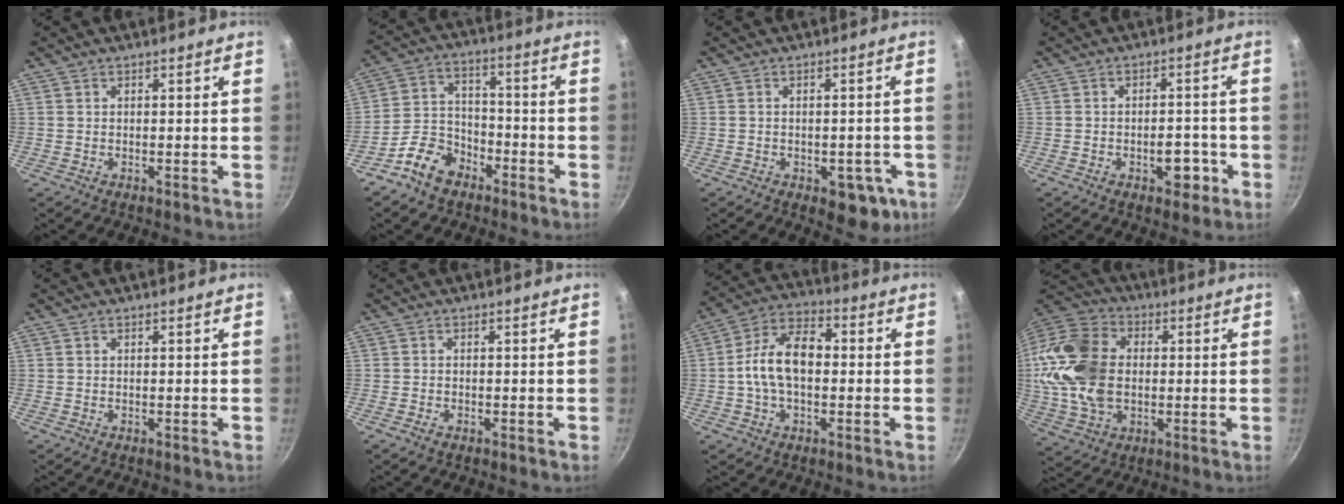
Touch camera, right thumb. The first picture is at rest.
{"total": 9.5, "force": [-6.2, 6.1, 3.9], "torque": [-0.043, 0.061, -0.122]}
{"total": 7.8, "force": [-3.0, 4.6, 5.5], "torque": [-0.031, 0.015, -0.027]}
{"total": 5.5, "force": [-2.3, 3.2, 3.8], "torque": [-0.025, 0.018, -0.028]}
{"total": 0.0}
{"total": 1.1, "force": [-0.7, 0.6, 0.6], "torque": [-0.015, 0.003, -0.015]}
{"total": 12.2, "force": [-0.3, 7.4, 9.6], "torque": [-0.150, 0.039, -0.021]}
{"total": 18.9, "force": [0.4, 13.4, 13.3], "torque": [-0.245, 0.019, 0.004]}